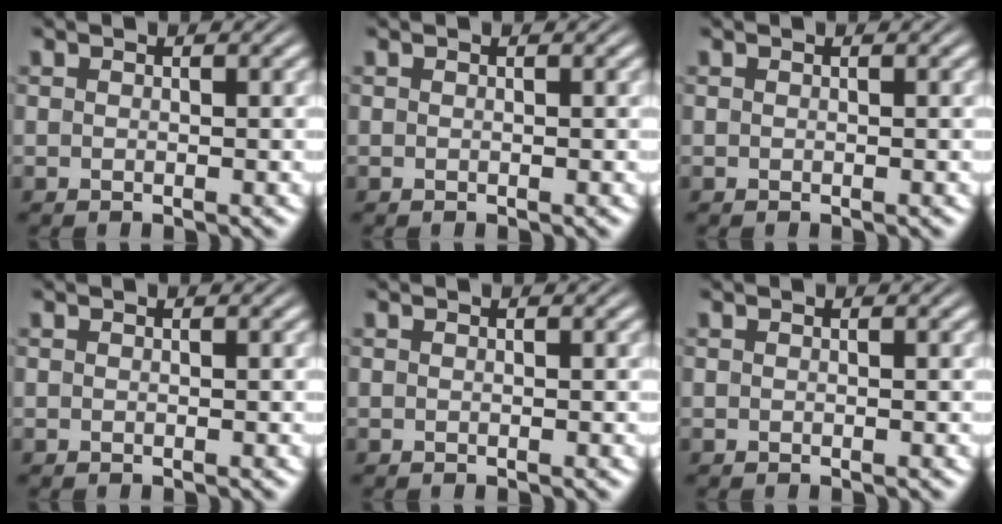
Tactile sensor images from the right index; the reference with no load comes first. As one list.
[{"total": 0.0}, {"total": 0.0}, {"total": 0.0}, {"total": 0.0}, {"total": 0.0}]